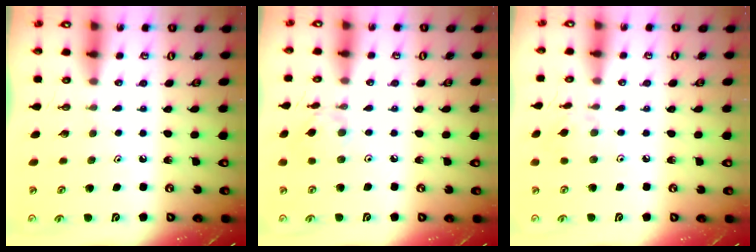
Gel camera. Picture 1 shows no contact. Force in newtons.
{"total": 2.0, "press": 2.0, "slide": 0.3}
{"total": 2.0, "press": 2.0, "slide": 0.4}